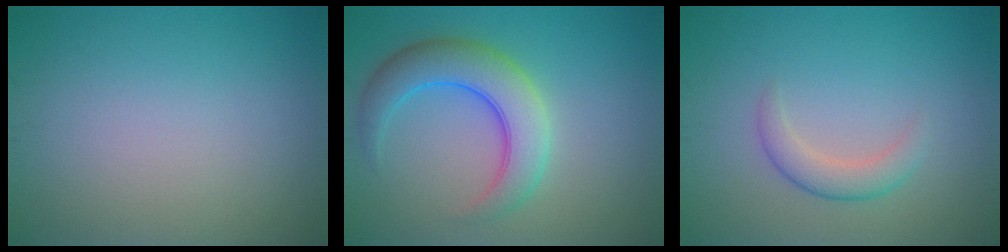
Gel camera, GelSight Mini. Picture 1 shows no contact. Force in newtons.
{"total": 5.8, "press": 5.8, "slide": 0.3}
{"total": 2.3, "press": 2.3, "slide": 0.1}